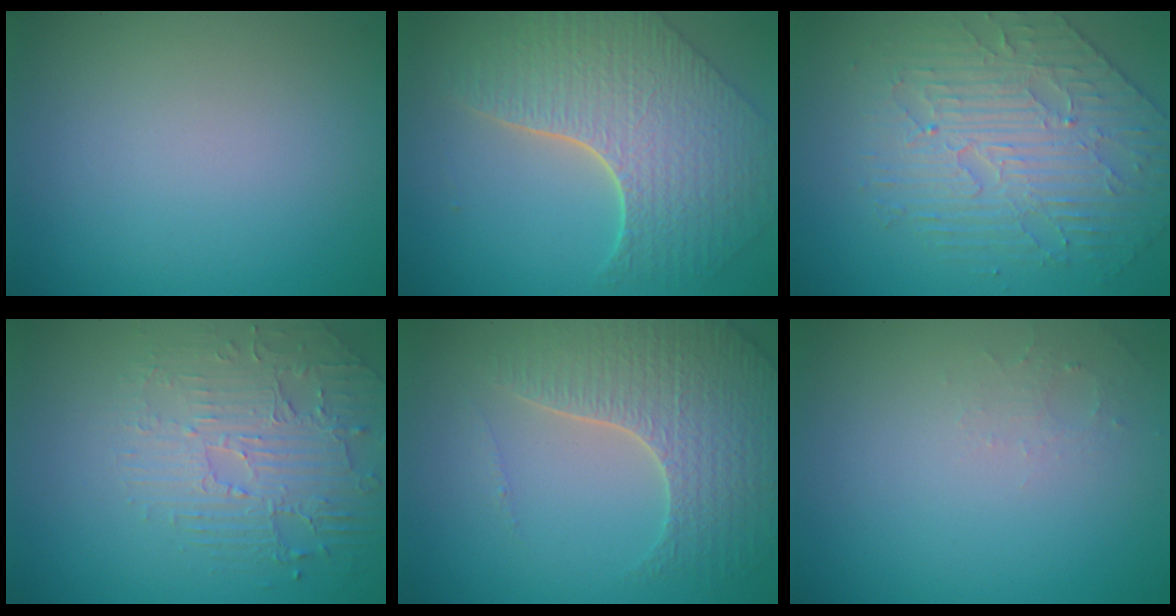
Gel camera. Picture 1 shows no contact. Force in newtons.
{"total": 8.0, "press": 5.8, "slide": 5.5}
{"total": 4.4, "press": 4.3, "slide": 0.8}
{"total": 2.8, "press": 2.5, "slide": 1.4}
{"total": 5.1, "press": 4.5, "slide": 2.3}
{"total": 1.2, "press": 1.2, "slide": 0.3}